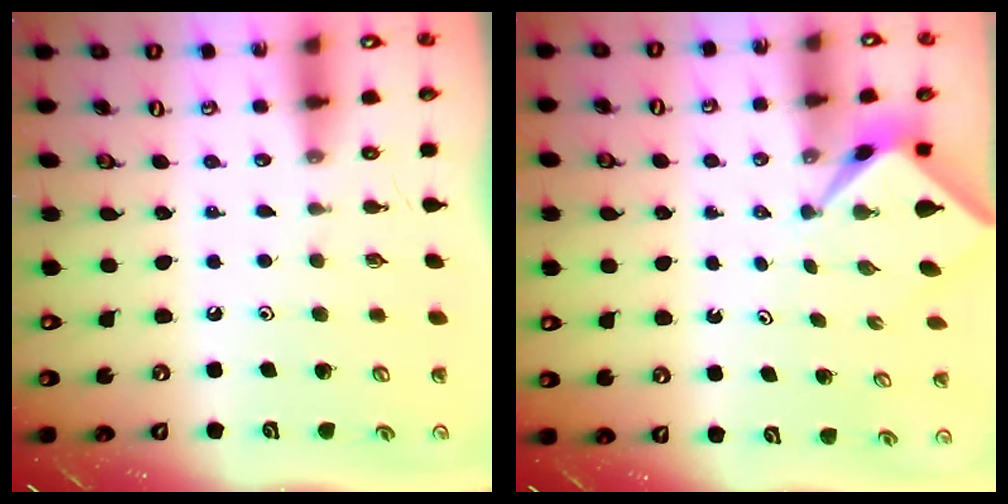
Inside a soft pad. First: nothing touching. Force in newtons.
{"total": 1.6, "press": 1.5, "slide": 0.2}